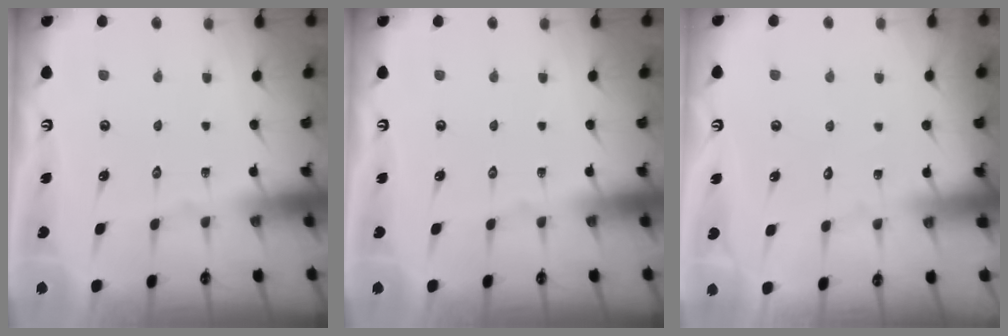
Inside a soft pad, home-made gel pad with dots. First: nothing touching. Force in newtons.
{"total": 0.0}
{"total": 2.7, "press": 2.7, "slide": 0.2}